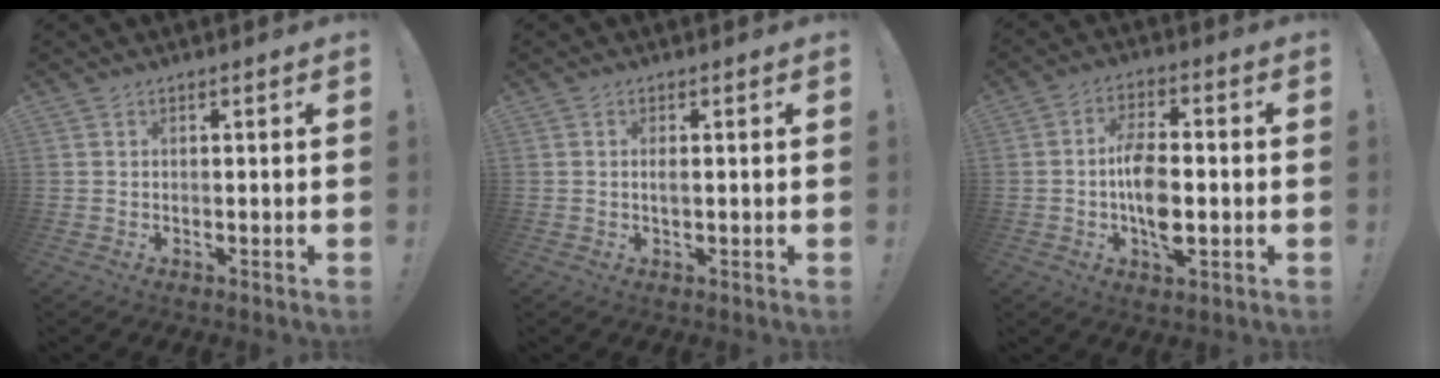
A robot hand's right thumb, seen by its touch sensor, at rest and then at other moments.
{"total": 1.1, "force": [0.2, 0.2, 1.1], "torque": [-0.015, -0.003, 0.002]}
{"total": 10.5, "force": [-1.5, 5.2, 9.0], "torque": [-0.159, 0.005, -0.025]}